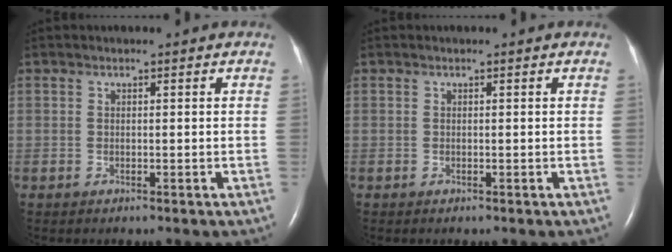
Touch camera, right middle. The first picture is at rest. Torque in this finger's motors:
{"motor_torque": [0.01, -0.02, 0.00, 0.00]}